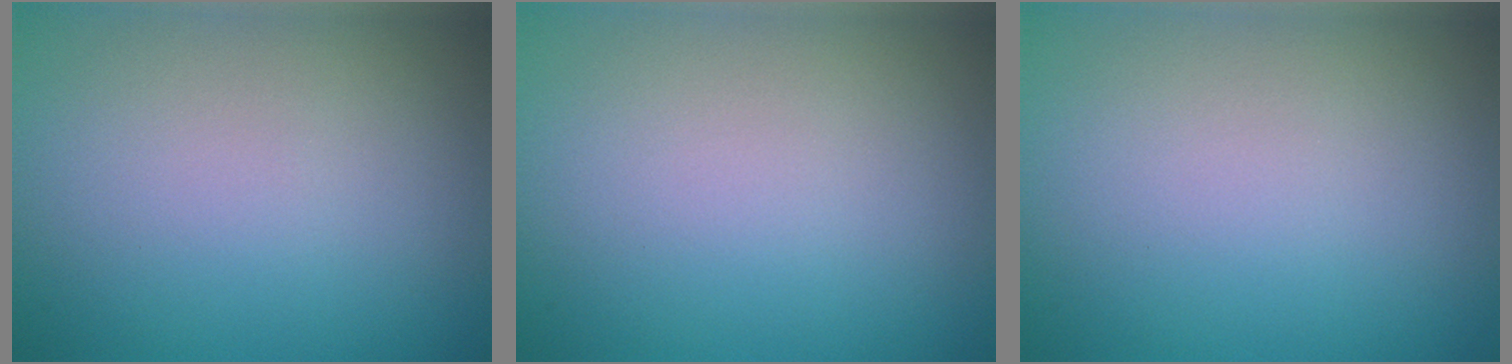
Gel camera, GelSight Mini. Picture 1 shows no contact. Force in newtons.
{"total": 0.0}
{"total": 0.0}